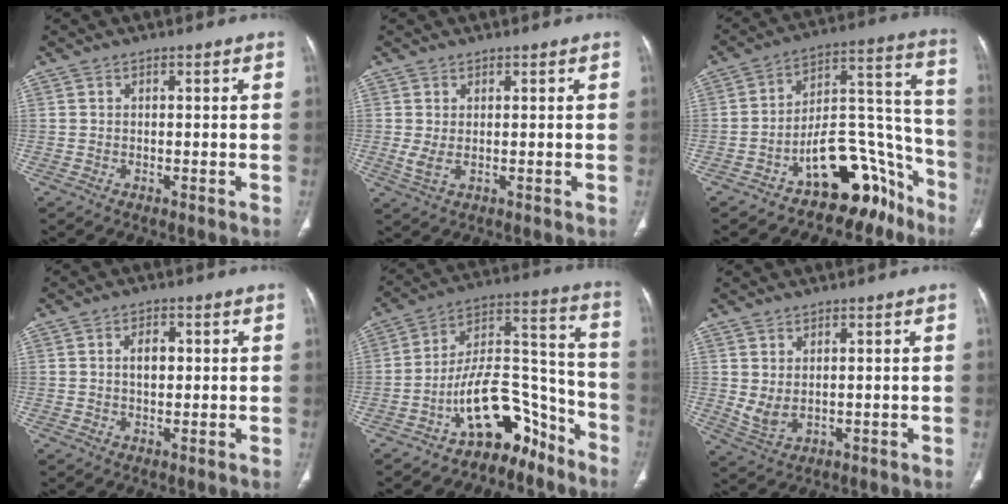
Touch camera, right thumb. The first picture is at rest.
{"total": 2.5, "force": [0.3, 0.8, 2.3], "torque": [-0.057, -0.005, 0.011]}
{"total": 19.3, "force": [-12.2, 9.6, 11.4], "torque": [-0.094, 0.144, -0.184]}
{"total": 3.5, "force": [0.6, 2.2, 2.7], "torque": [-0.038, 0.002, 0.009]}
{"total": 15.3, "force": [-10.3, 7.4, 8.4], "torque": [-0.104, 0.127, -0.174]}
{"total": 4.0, "force": [0.7, 2.1, 3.2], "torque": [-0.066, -0.006, 0.026]}